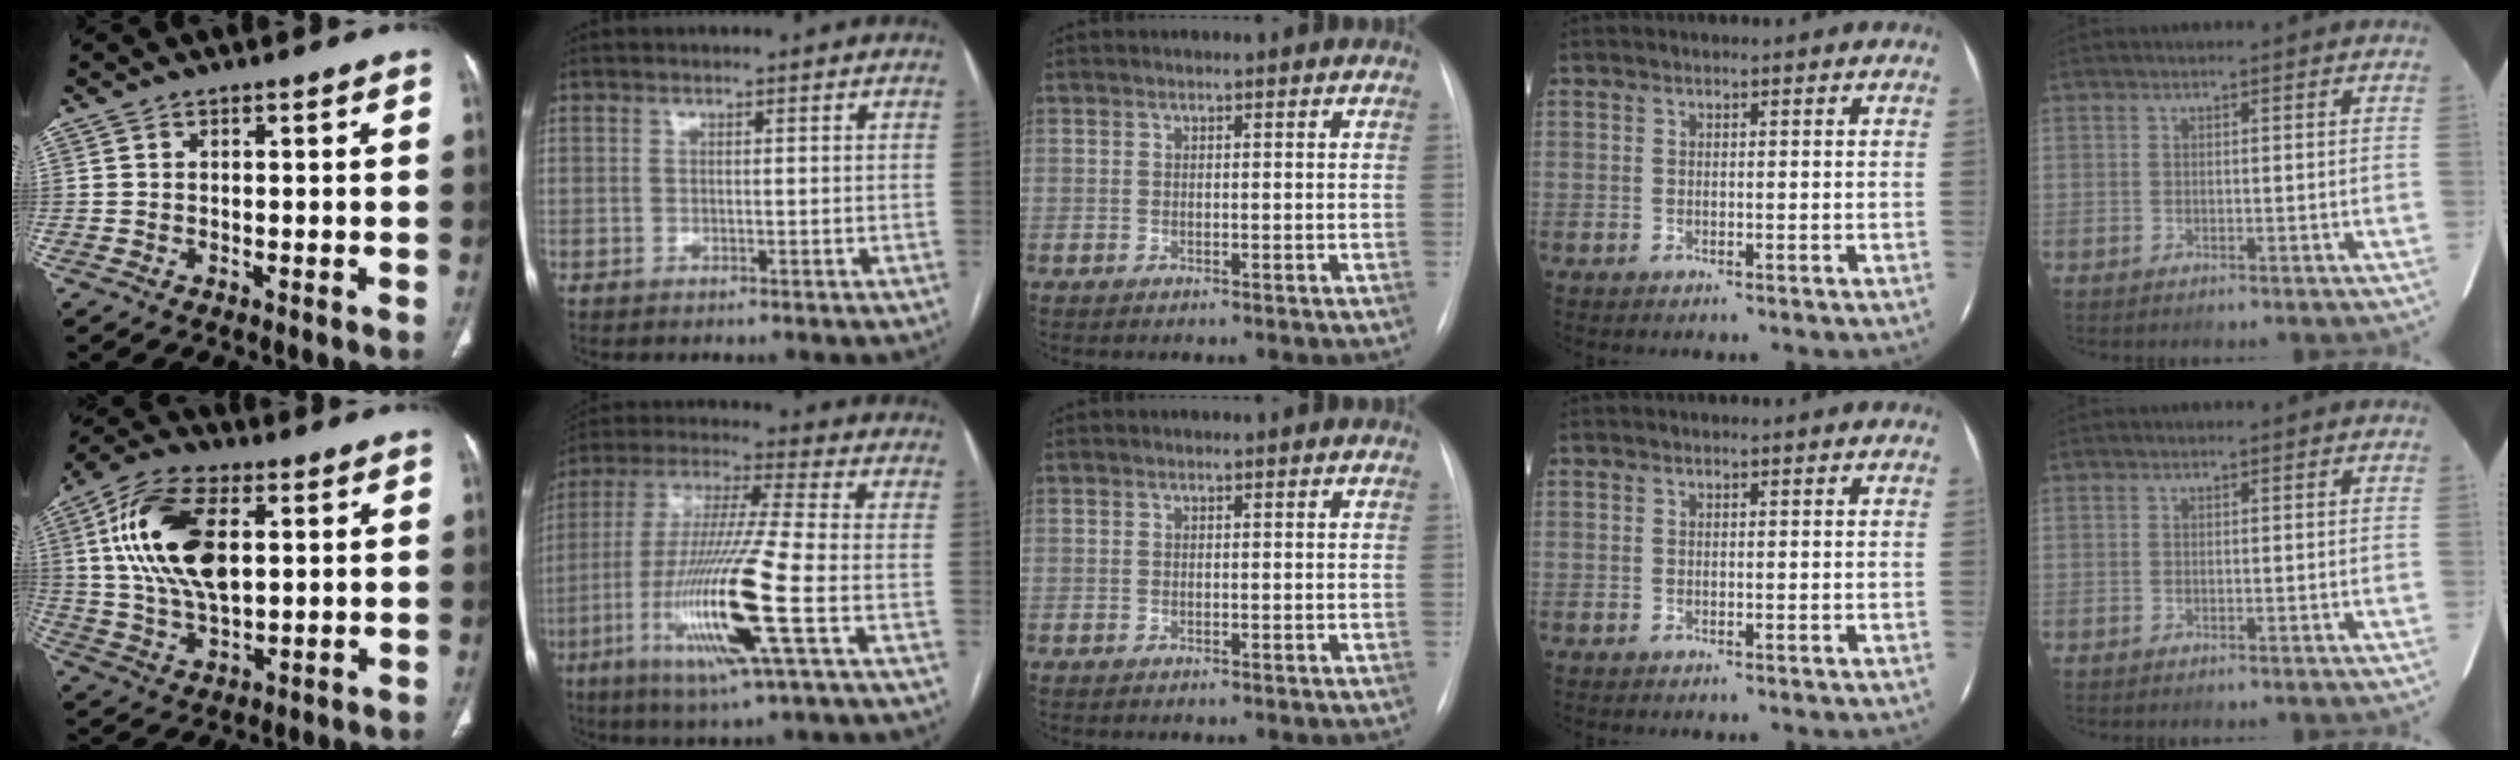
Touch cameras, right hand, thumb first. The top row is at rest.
{"thumb": {"total": 17.8, "force": [4.1, 9.4, 14.5], "torque": [-0.274, 0.001, 0.077]}, "index": {"total": 17.9, "force": [-5.7, -0.3, 16.9], "torque": [-0.350, -0.023, -0.111]}}